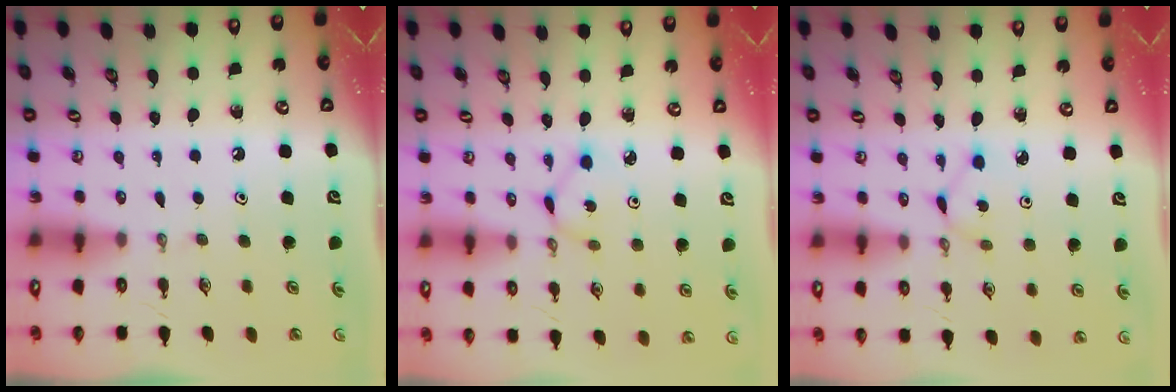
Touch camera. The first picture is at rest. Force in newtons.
{"total": 1.6, "press": 1.6, "slide": 0.2}
{"total": 1.5, "press": 1.5, "slide": 0.2}